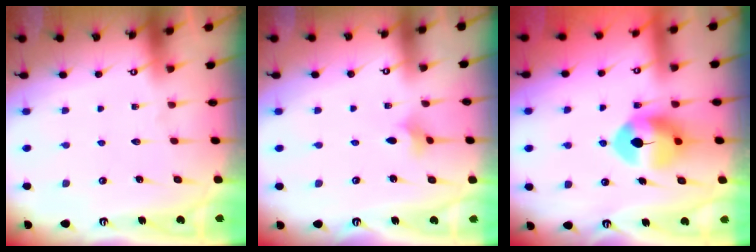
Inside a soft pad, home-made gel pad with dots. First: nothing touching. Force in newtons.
{"total": 2.2, "press": 2.1, "slide": 0.6}
{"total": 8.8, "press": 8.7, "slide": 1.0}